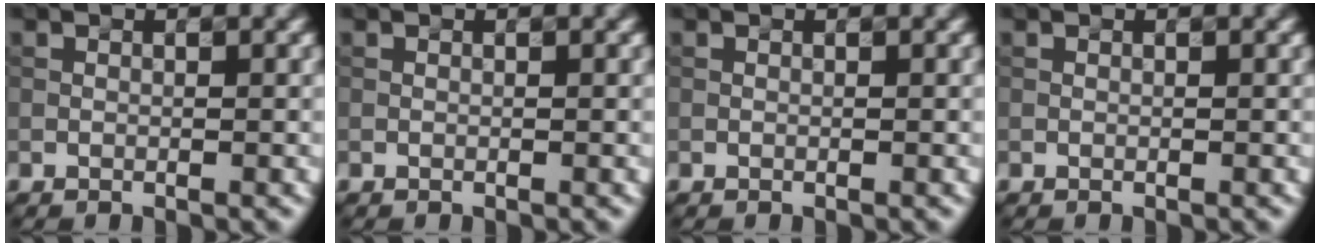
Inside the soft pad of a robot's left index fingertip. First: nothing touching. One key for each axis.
{"total": 0.0}
{"total": 0.0}
{"total": 0.0}